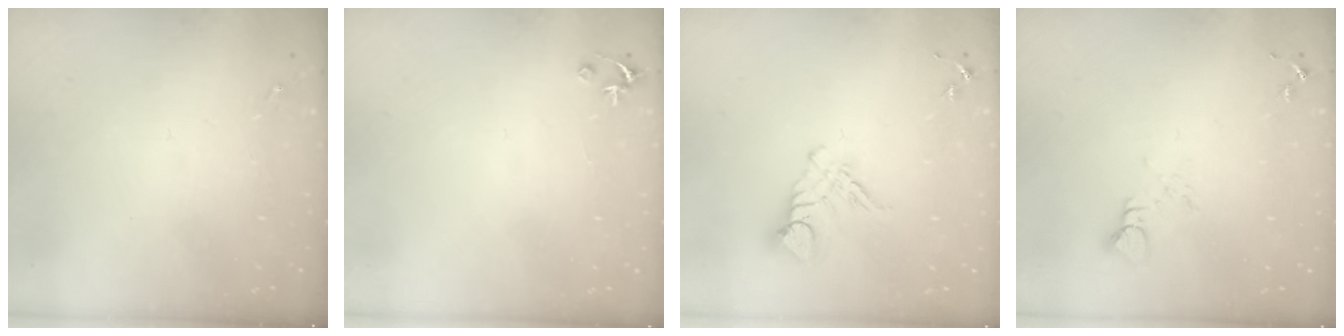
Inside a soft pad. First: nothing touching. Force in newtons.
{"total": 2.5, "press": 2.5, "slide": 0.2}
{"total": 9.4, "press": 9.4, "slide": 0.9}
{"total": 3.4, "press": 3.4, "slide": 0.2}